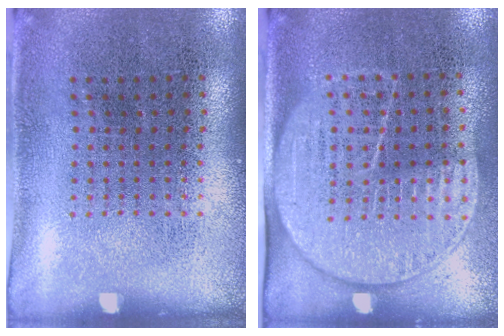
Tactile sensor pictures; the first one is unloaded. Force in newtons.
{"total": 1.8, "press": 1.5, "slide": 1.0}